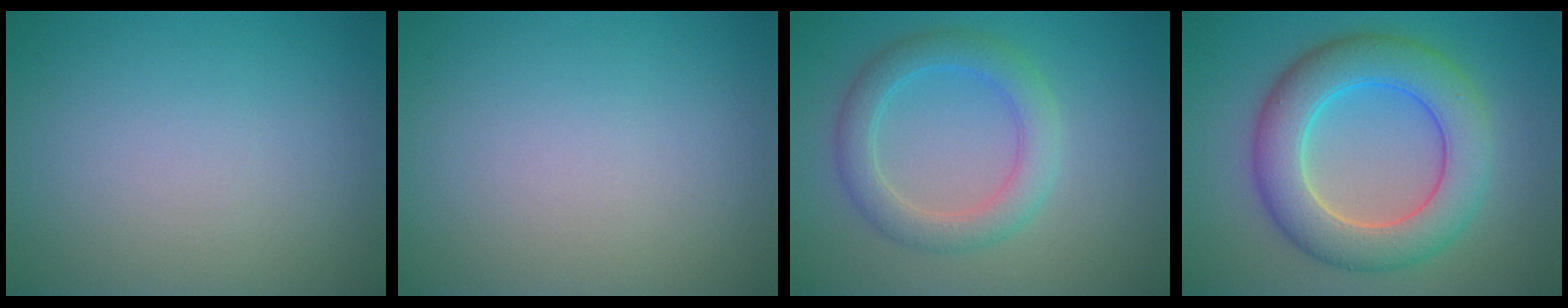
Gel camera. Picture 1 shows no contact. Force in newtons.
{"total": 0.0}
{"total": 3.9, "press": 3.9, "slide": 0.2}
{"total": 7.9, "press": 7.9, "slide": 0.3}